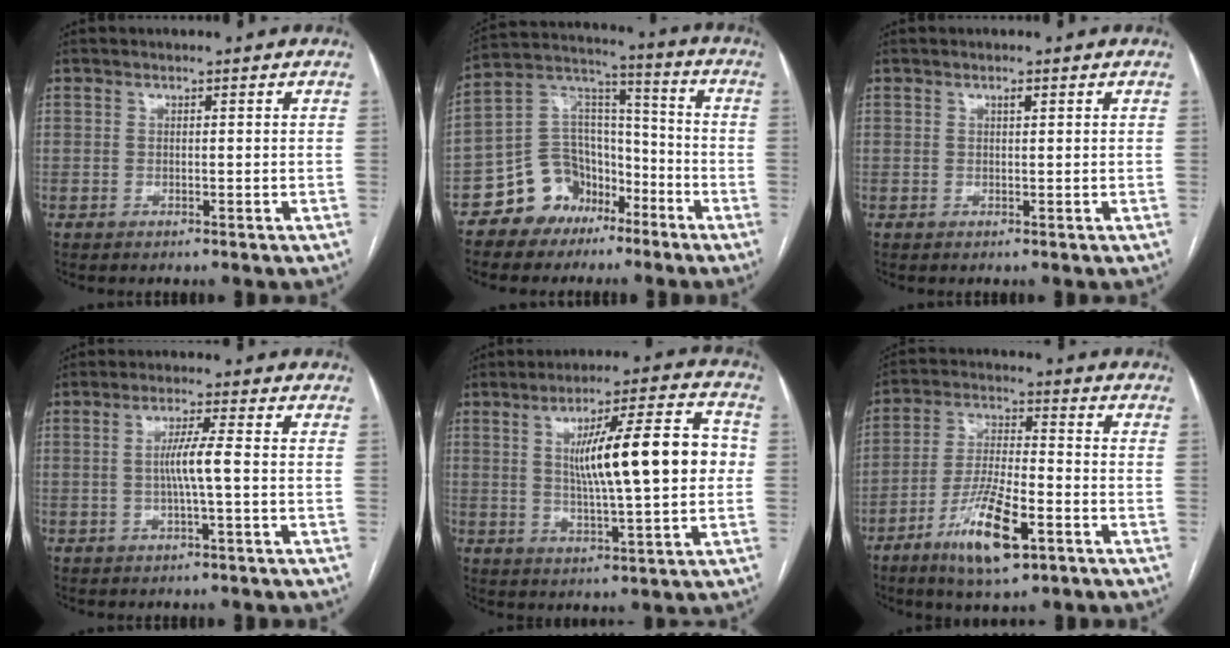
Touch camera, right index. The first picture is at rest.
{"total": 12.1, "force": [-7.2, 9.0, 3.6], "torque": [-0.071, 0.065, -0.123]}
{"total": 0.7, "force": [0.4, 0.1, 0.6], "torque": [-0.011, 0.000, 0.006]}
{"total": 4.4, "force": [-0.4, -0.4, 4.4], "torque": [-0.081, 0.004, -0.006]}
{"total": 15.5, "force": [1.6, 2.1, 15.2], "torque": [-0.236, 0.025, 0.027]}
{"total": 12.2, "force": [-6.2, 2.8, 10.1], "torque": [-0.198, -0.012, -0.108]}